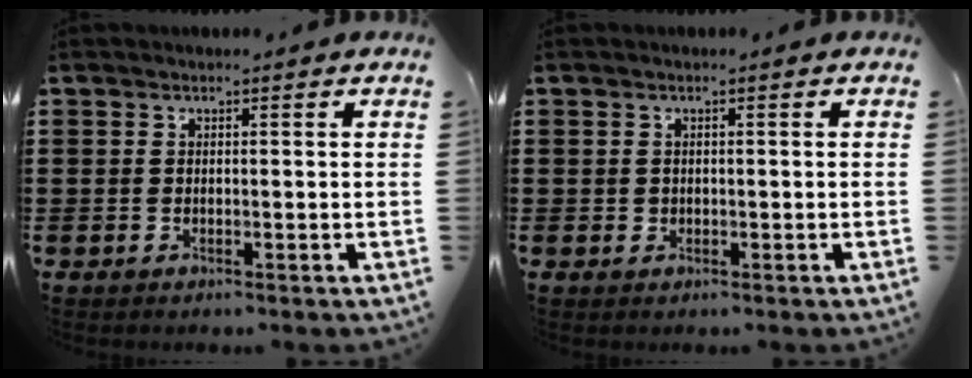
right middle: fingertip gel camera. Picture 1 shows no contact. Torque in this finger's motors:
{"motor_torque": [1.12, 1.02, 0.05, 0.01]}